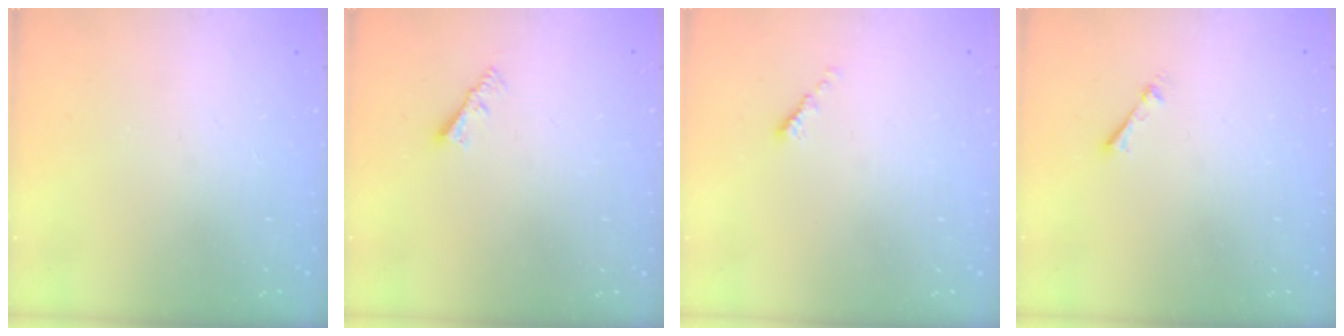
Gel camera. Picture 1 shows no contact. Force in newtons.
{"total": 3.0, "press": 3.0, "slide": 0.1}
{"total": 0.6, "press": 0.5, "slide": 0.2}
{"total": 1.7, "press": 1.7, "slide": 0.2}